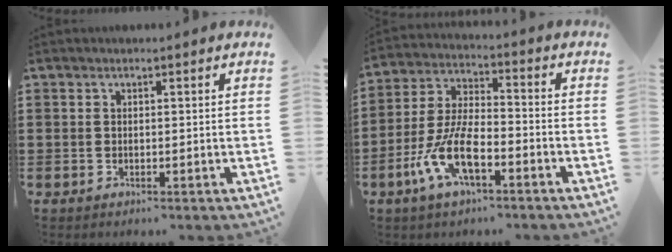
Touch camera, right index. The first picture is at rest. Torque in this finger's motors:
{"motor_torque": [2.14, 0.00, 0.98, 0.21]}